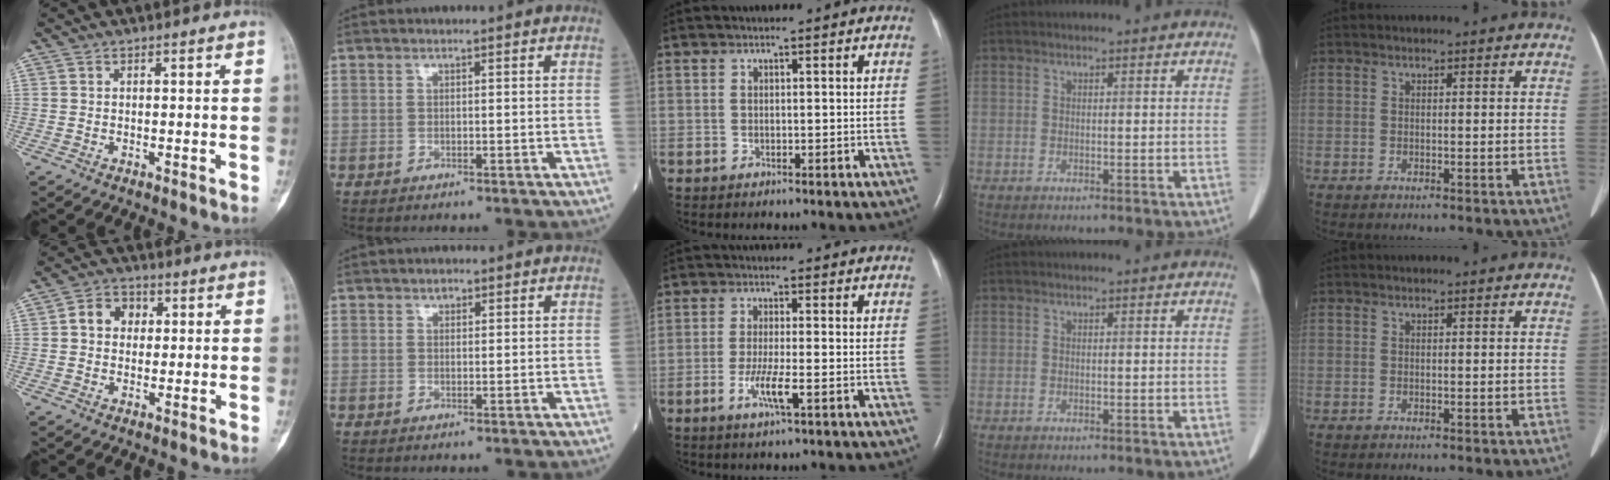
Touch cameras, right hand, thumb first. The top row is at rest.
{"thumb": {"total": 5.8, "force": [1.0, 4.7, 3.1], "torque": [-0.025, 0.011, 0.008]}, "index": {"total": 1.0, "force": [0.6, 0.6, 0.4], "torque": [-0.005, -0.003, 0.008]}, "middle": {"total": 4.2, "force": [-1.7, 0.0, 3.9], "torque": [-0.080, -0.008, -0.032]}}